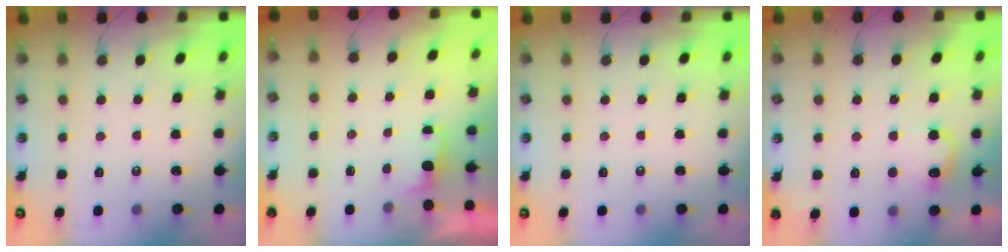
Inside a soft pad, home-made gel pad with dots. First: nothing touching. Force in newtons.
{"total": 1.0, "press": 0.7, "slide": 0.7}
{"total": 0.0}
{"total": 10.5, "press": 10.5, "slide": 0.7}